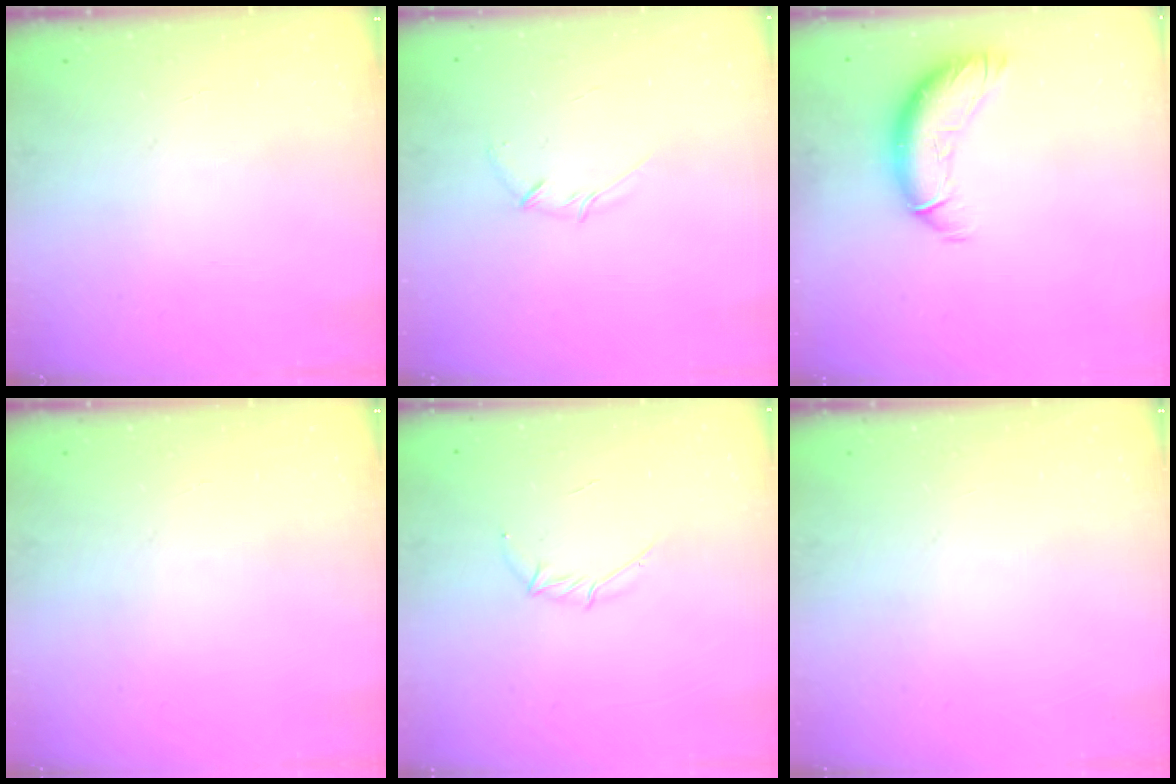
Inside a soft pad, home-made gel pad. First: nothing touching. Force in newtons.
{"total": 3.7, "press": 3.6, "slide": 0.9}
{"total": 12.6, "press": 12.4, "slide": 1.8}
{"total": 0.0}
{"total": 4.1, "press": 3.9, "slide": 1.0}
{"total": 0.0}